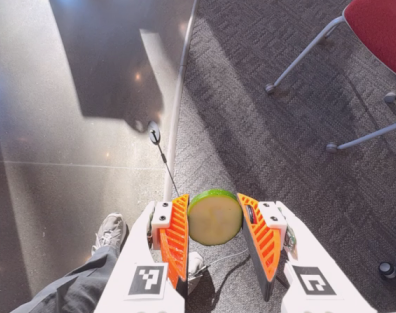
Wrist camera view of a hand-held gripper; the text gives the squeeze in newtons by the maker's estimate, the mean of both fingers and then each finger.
{"total": 11.6, "left": 12.1, "right": 11.2}